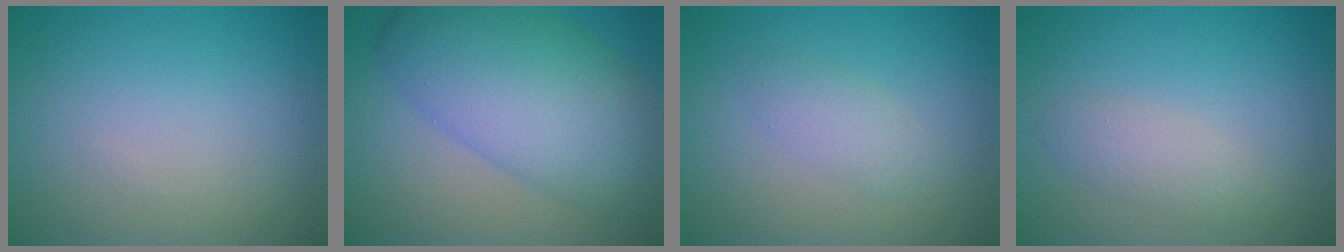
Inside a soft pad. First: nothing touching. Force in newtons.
{"total": 9.6, "press": 9.6, "slide": 0.2}
{"total": 1.7, "press": 1.7, "slide": 0.1}
{"total": 1.9, "press": 1.9, "slide": 0.0}